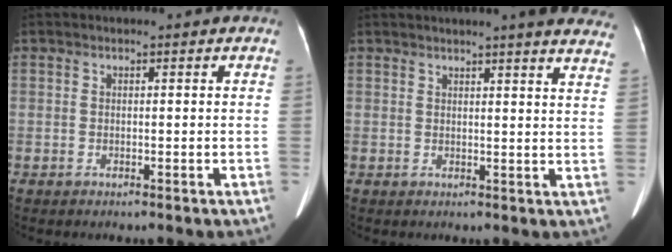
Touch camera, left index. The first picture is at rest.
{"total": 14.6, "force": [13.2, 0.5, 6.2], "torque": [-0.066, -0.029, 0.134]}